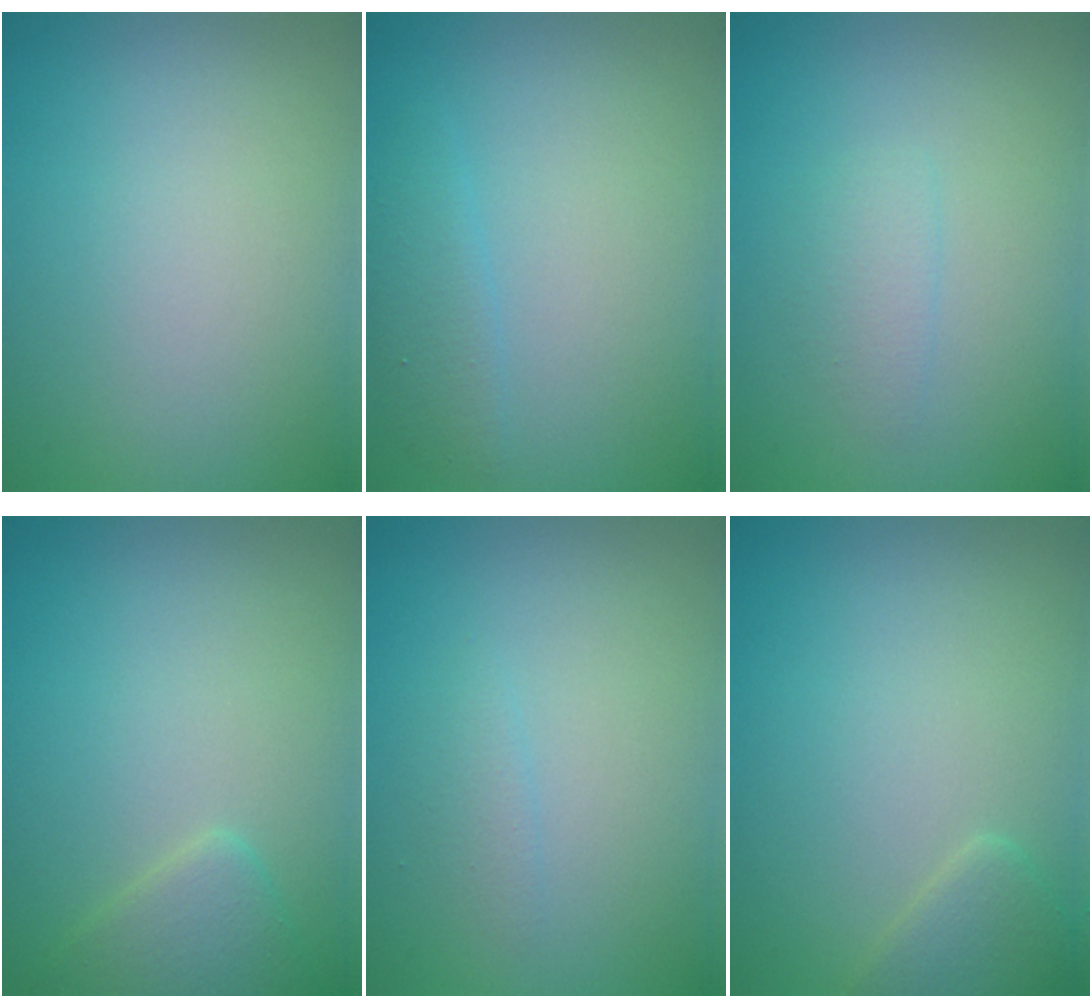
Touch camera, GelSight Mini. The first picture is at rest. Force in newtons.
{"total": 1.7, "press": 1.7, "slide": 0.2}
{"total": 1.3, "press": 1.3, "slide": 0.1}
{"total": 2.3, "press": 2.3, "slide": 0.1}
{"total": 0.9, "press": 0.9, "slide": 0.1}
{"total": 1.9, "press": 1.9, "slide": 0.1}